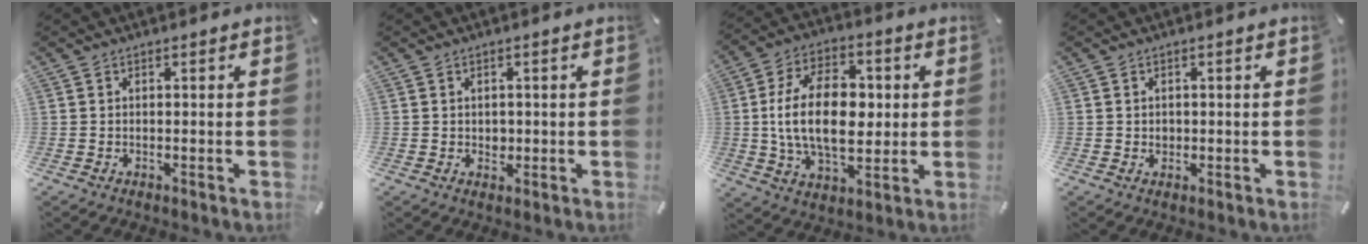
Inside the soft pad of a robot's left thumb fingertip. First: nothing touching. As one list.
[{"total": 1.9, "force": [0.0, 1.8, 0.7], "torque": [-0.007, 0.001, -0.003]}, {"total": 18.1, "force": [0.7, 11.2, 14.2], "torque": [-0.275, 0.007, 0.008]}, {"total": 1.2, "force": [0.1, 1.1, 0.3], "torque": [-0.009, 0.005, 0.000]}]